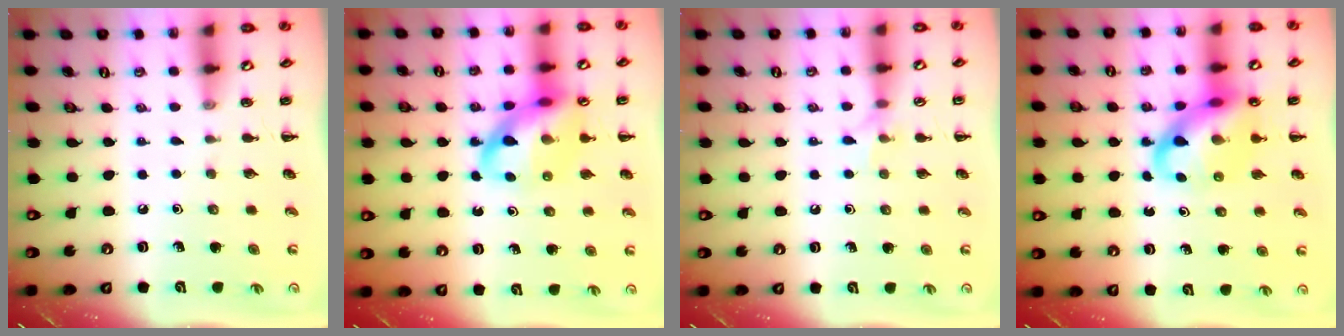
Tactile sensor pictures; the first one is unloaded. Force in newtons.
{"total": 15.0, "press": 14.6, "slide": 3.4}
{"total": 5.1, "press": 5.0, "slide": 1.0}
{"total": 13.8, "press": 13.3, "slide": 3.6}